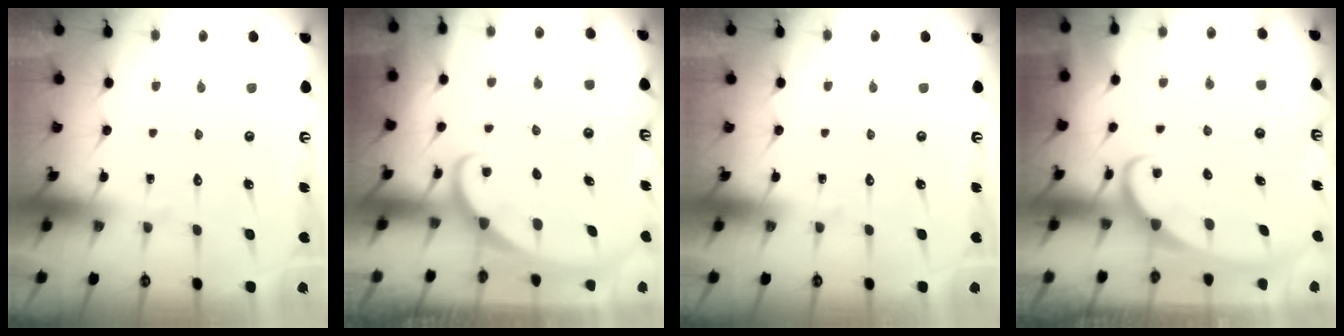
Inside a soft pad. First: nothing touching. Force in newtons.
{"total": 1.5, "press": 1.5, "slide": 0.1}
{"total": 0.0}
{"total": 2.6, "press": 2.6, "slide": 0.3}